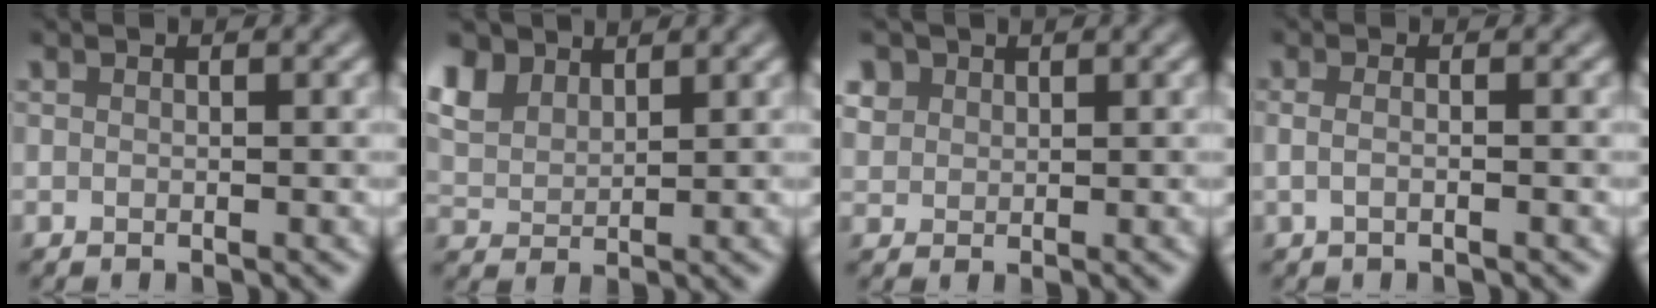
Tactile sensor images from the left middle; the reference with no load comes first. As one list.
[{"total": 4.5, "force": [3.2, 2.5, 1.9], "torque": [-0.058, 0.006, 0.067]}, {"total": 2.0, "force": [1.2, 1.5, 0.5], "torque": [-0.017, -0.002, 0.030]}, {"total": 1.7, "force": [-0.1, 0.7, 1.6], "torque": [-0.021, -0.007, -0.013]}]